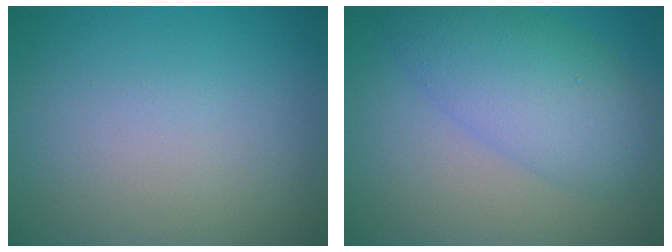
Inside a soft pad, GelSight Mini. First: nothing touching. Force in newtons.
{"total": 4.7, "press": 4.7, "slide": 0.1}